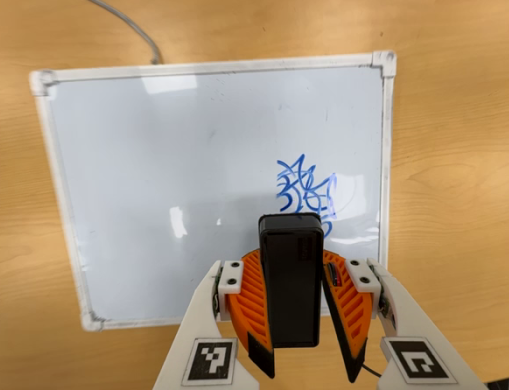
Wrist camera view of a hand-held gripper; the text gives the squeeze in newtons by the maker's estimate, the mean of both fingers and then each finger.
{"total": 9.8, "left": 9.8, "right": 9.8}